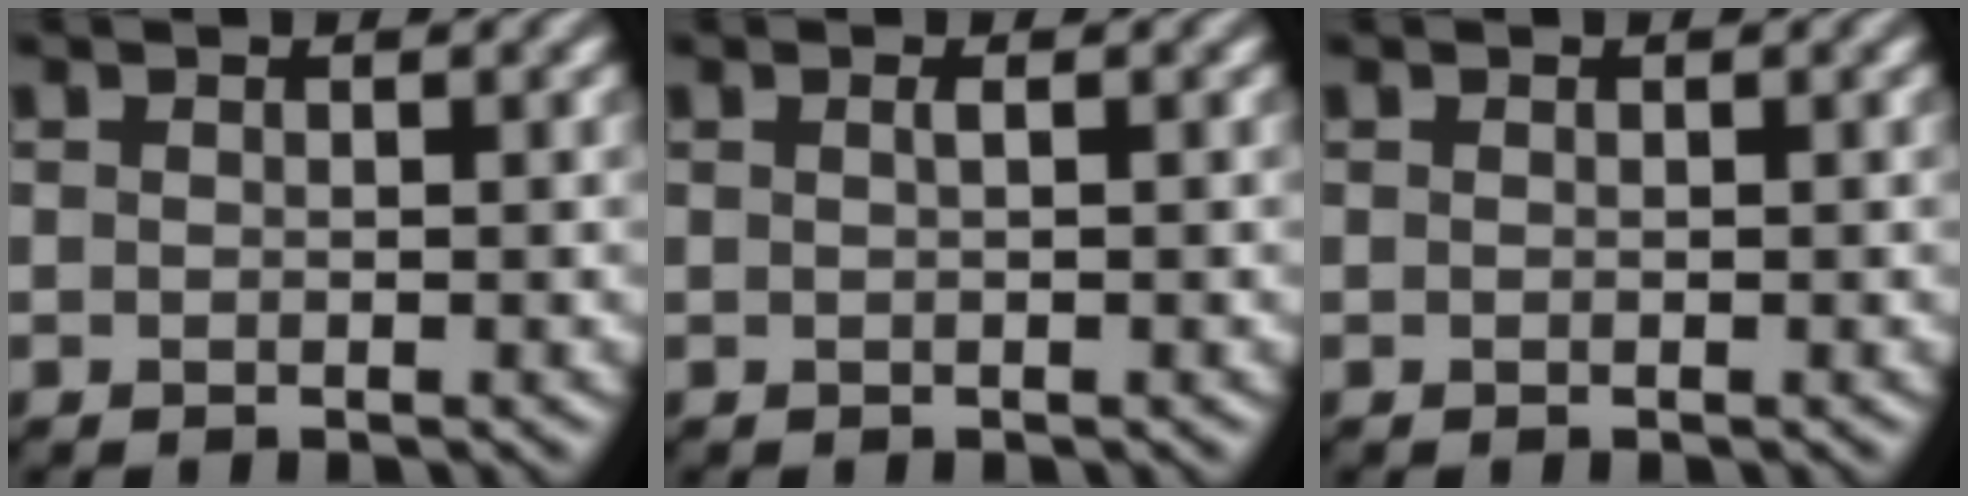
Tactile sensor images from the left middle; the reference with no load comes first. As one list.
[{"total": 0.7, "force": [0.1, 0.2, 0.7], "torque": [-0.010, 0.006, 0.001]}, {"total": 0.0}]